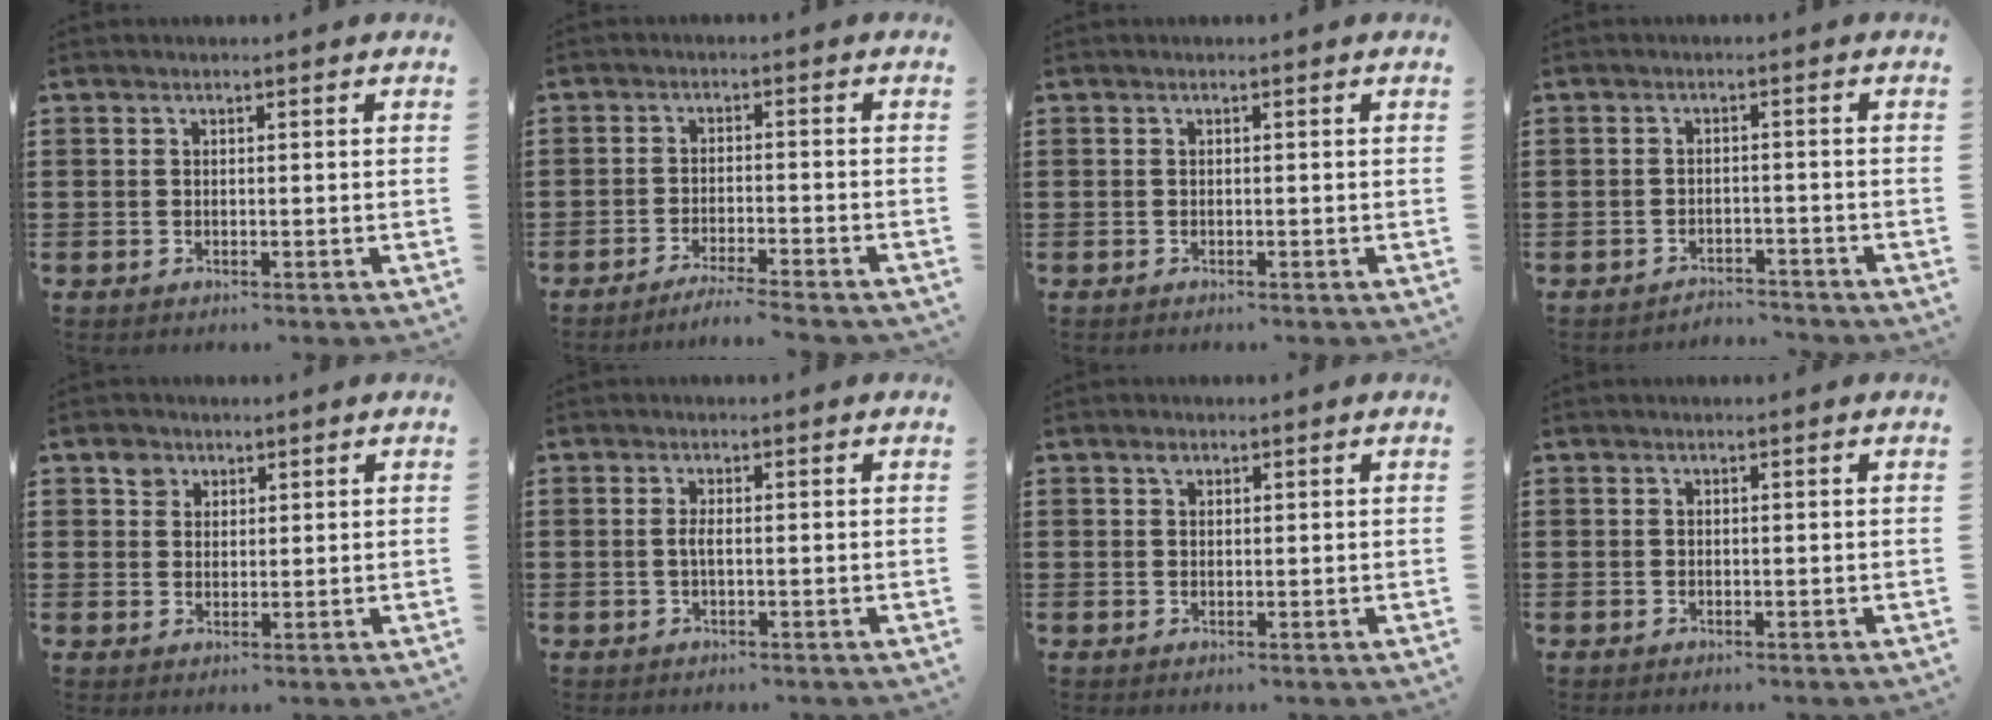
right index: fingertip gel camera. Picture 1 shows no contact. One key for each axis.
{"total": 3.3, "fx": -3.0, "fy": -0.4, "fz": 1.1, "tx": -0.019, "ty": -0.002, "tz": -0.060}
{"total": 0.0}
{"total": 2.4, "fx": -2.4, "fy": 0.2, "fz": -0.1, "tx": -0.007, "ty": 0.000, "tz": -0.053}
{"total": 2.8, "fx": 1.7, "fy": 2.1, "fz": 0.5, "tx": -0.010, "ty": 0.003, "tz": 0.032}
{"total": 1.4, "fx": -0.2, "fy": 0.2, "fz": 1.4, "tx": -0.036, "ty": -0.005, "tz": -0.007}
{"total": 1.1, "fx": 0.7, "fy": 0.7, "fz": 0.5, "tx": -0.005, "ty": -0.002, "tz": 0.012}
{"total": 0.0}